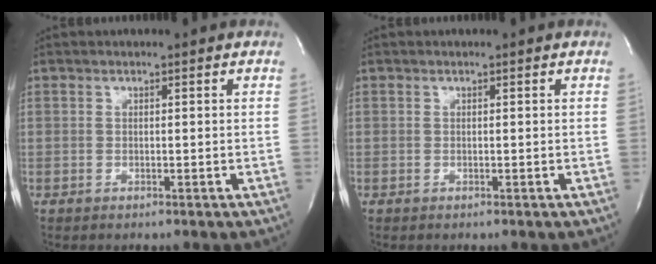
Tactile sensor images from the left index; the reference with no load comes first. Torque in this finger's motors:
{"motor_torque": [0.01, 0.00, -0.01, 0.00]}